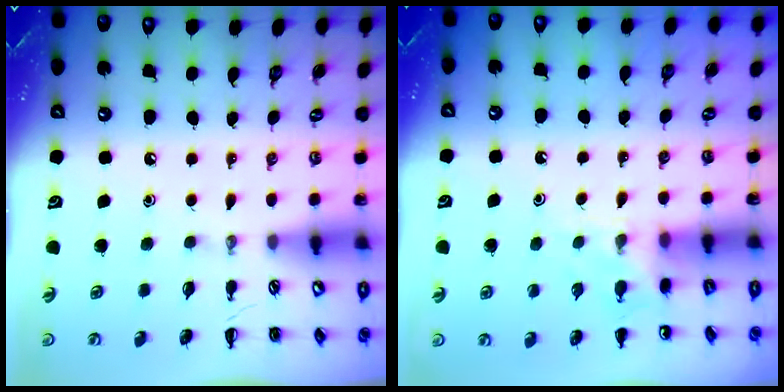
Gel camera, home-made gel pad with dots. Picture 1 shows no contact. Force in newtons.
{"total": 6.0, "press": 5.7, "slide": 1.8}